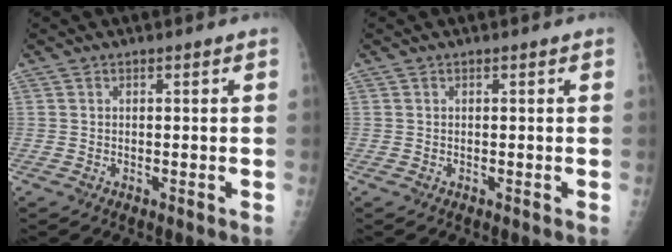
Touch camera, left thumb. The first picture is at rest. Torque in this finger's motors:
{"motor_torque": [0.00, -0.01, 0.10, 0.04, 0.00]}